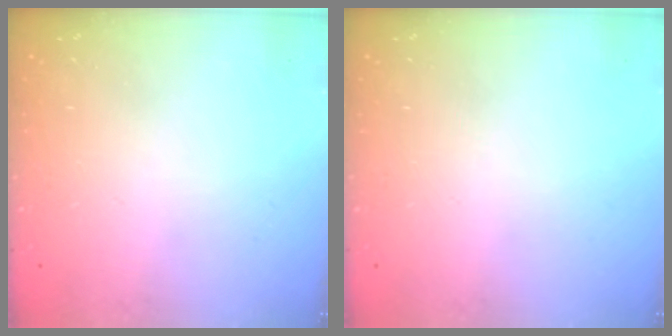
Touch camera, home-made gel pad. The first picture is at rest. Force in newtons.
{"total": 0.0}